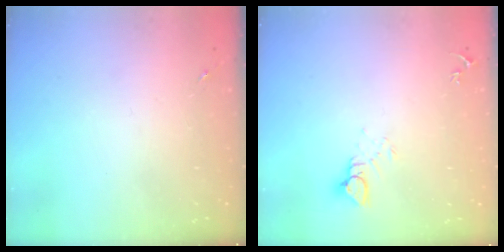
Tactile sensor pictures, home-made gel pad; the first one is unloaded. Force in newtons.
{"total": 4.2, "press": 4.2, "slide": 0.4}